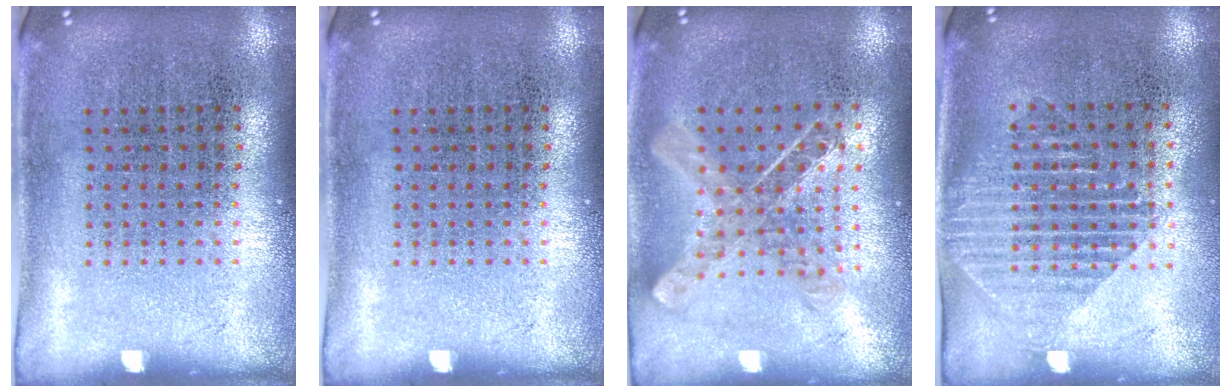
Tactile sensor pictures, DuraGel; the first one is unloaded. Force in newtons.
{"total": 0.0}
{"total": 1.0, "press": 1.0, "slide": 0.1}
{"total": 1.6, "press": 1.3, "slide": 0.8}